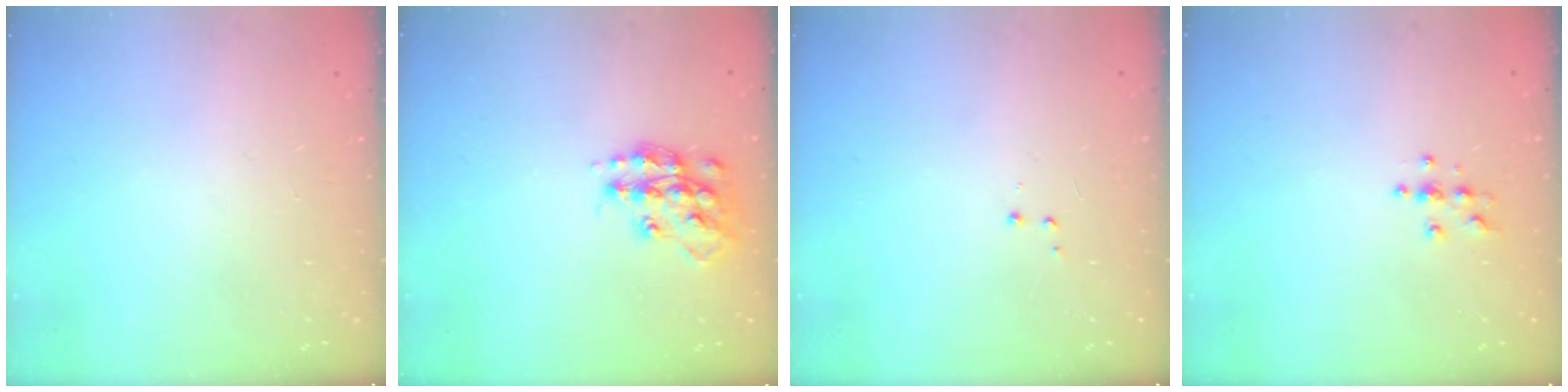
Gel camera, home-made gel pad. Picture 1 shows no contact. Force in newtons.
{"total": 14.6, "press": 14.6, "slide": 0.8}
{"total": 2.9, "press": 2.8, "slide": 0.7}
{"total": 3.9, "press": 3.8, "slide": 0.4}